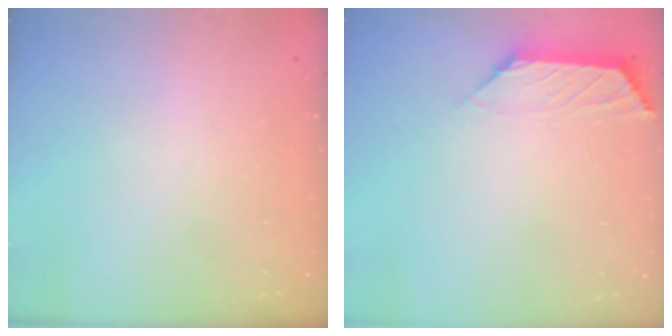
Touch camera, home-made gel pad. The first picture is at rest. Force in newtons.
{"total": 1.5, "press": 1.5, "slide": 0.5}